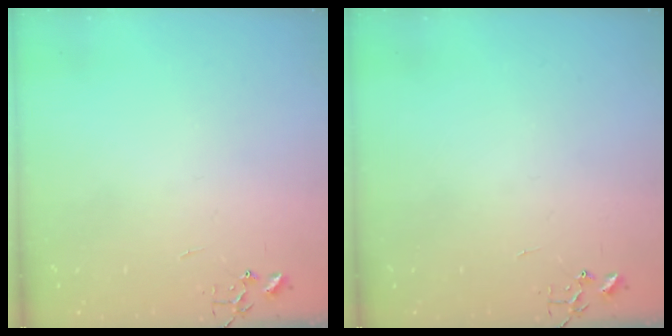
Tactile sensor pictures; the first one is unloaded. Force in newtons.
{"total": 0.0}